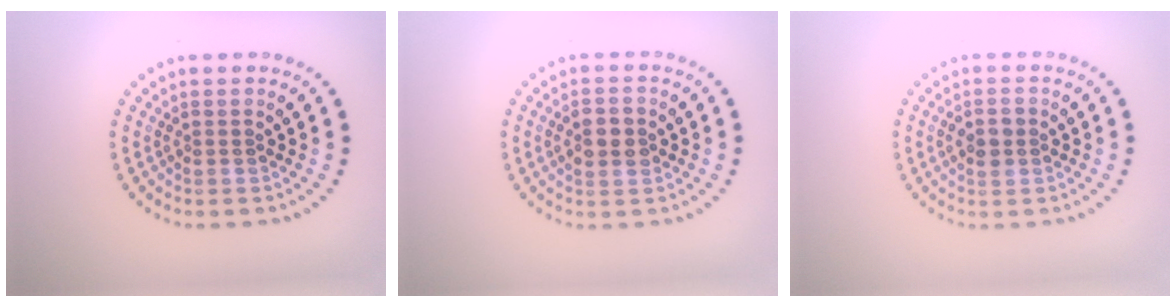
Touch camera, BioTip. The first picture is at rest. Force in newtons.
{"total": 2.9, "press": 2.9, "slide": 0.2}
{"total": 2.0, "press": 2.0, "slide": 0.0}